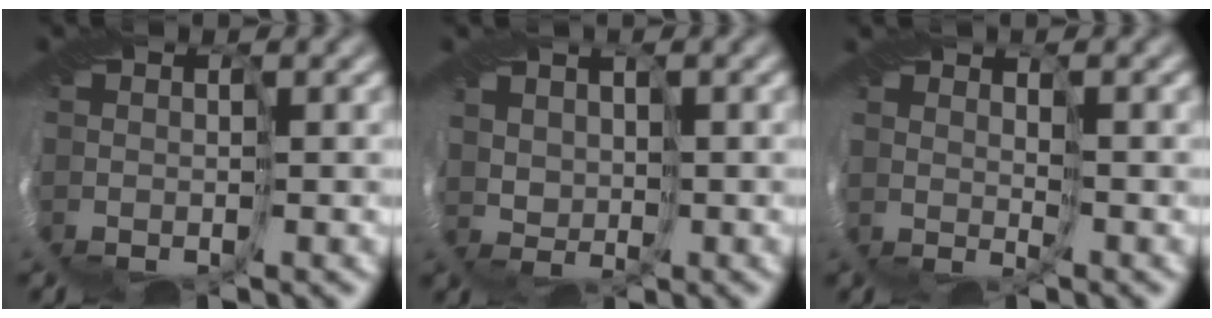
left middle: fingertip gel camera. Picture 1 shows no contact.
{"total": 2.6, "force": [2.1, 0.1, -1.5], "torque": [0.011, 0.006, 0.046]}
{"total": 2.5, "force": [1.3, -1.5, -1.5], "torque": [0.022, -0.001, 0.024]}